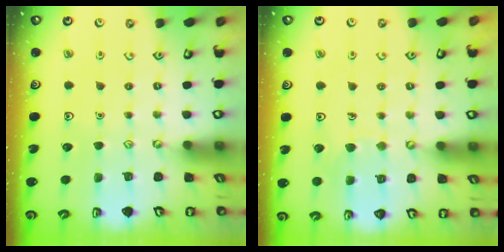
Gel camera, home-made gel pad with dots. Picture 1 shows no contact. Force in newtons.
{"total": 4.7, "press": 4.7, "slide": 0.3}